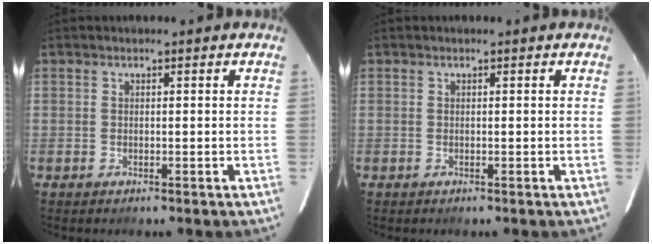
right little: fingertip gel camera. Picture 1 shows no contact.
{"total": 0.0}